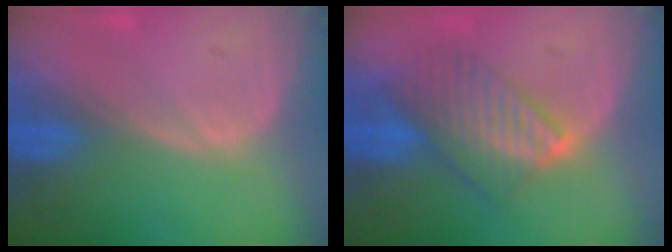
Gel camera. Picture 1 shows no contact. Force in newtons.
{"total": 6.9, "press": 6.8, "slide": 1.2}